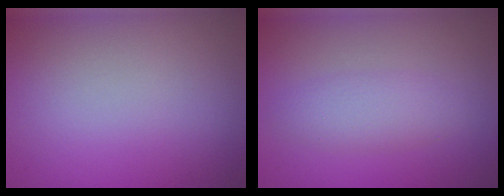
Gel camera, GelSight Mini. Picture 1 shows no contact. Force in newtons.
{"total": 2.3, "press": 2.3, "slide": 0.1}